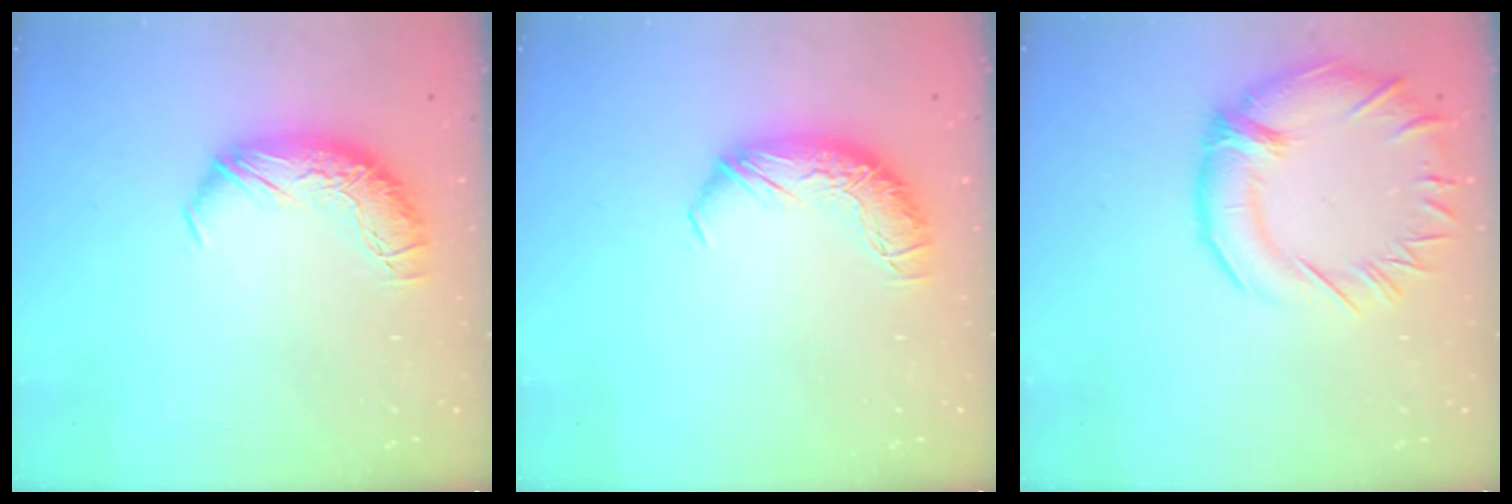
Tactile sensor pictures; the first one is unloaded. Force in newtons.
{"total": 0.0}
{"total": 6.1, "press": 5.9, "slide": 1.7}